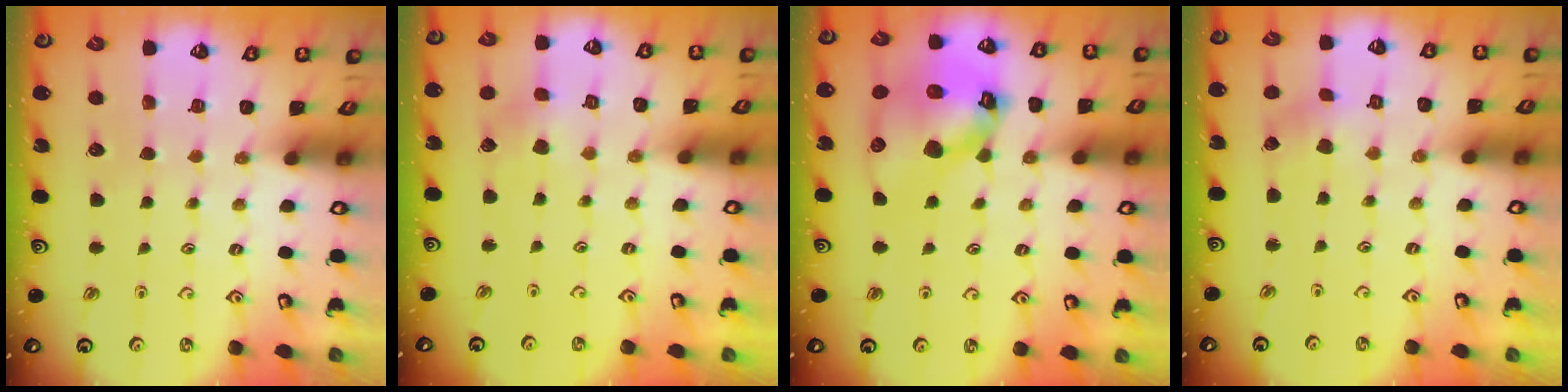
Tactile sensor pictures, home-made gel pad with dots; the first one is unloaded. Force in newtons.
{"total": 3.2, "press": 3.1, "slide": 0.6}
{"total": 17.8, "press": 17.6, "slide": 2.4}
{"total": 1.7, "press": 1.7, "slide": 0.2}